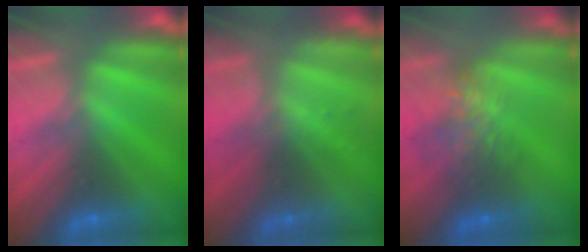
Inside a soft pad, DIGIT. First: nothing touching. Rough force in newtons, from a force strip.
{"total": 2.3}
{"total": 7.6}